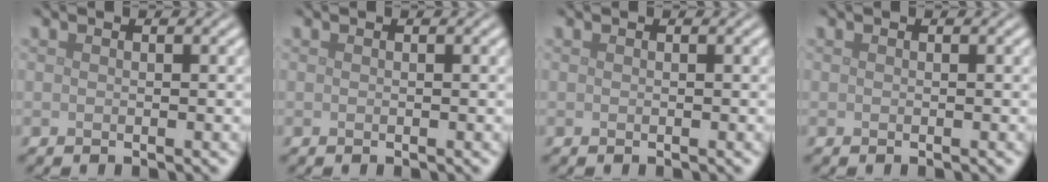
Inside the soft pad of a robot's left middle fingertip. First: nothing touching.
{"total": 0.0}
{"total": 0.0}
{"total": 0.0}